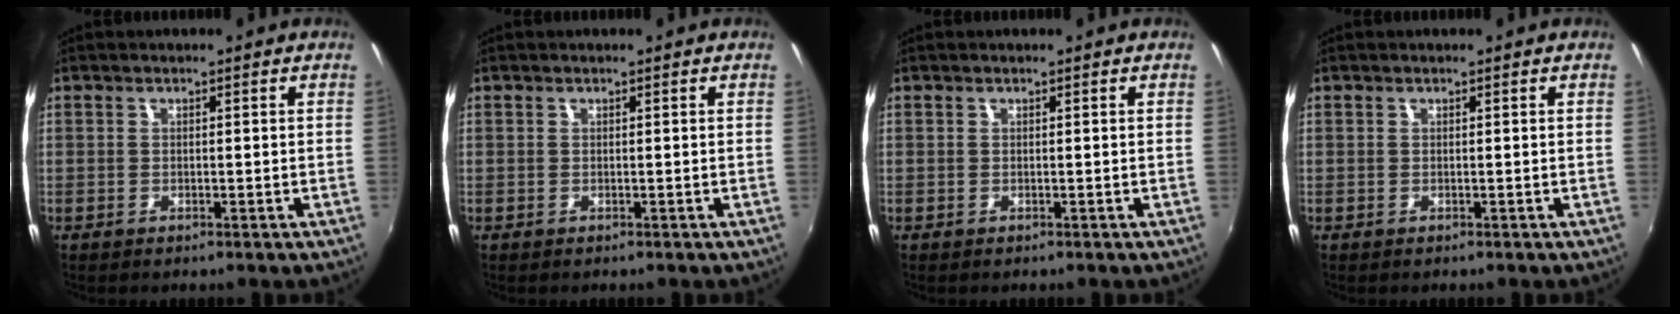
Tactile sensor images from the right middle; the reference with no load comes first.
{"total": 0.0}
{"total": 0.0}
{"total": 0.0}